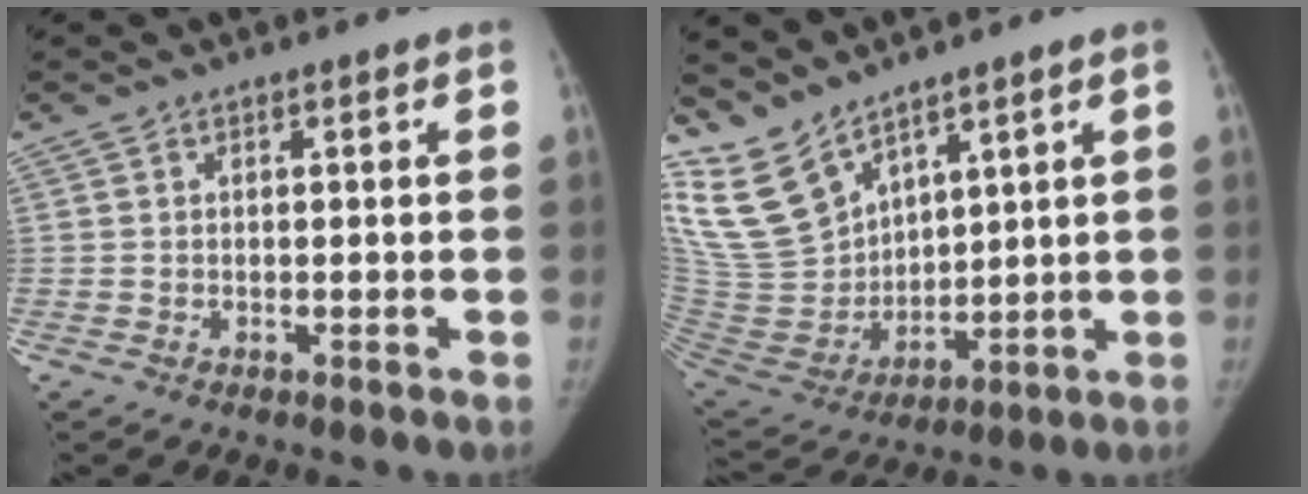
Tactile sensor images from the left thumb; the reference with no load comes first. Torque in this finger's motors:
{"motor_torque": [1.09, -0.37, 1.34, -1.43, 0.39]}